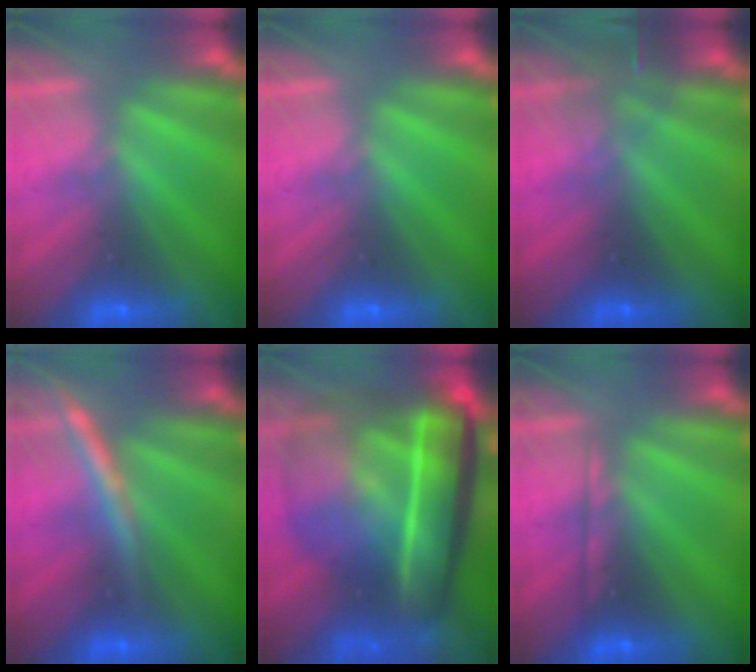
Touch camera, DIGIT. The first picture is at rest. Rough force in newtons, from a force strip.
{"total": 0.0}
{"total": 3.0}
{"total": 2.8}
{"total": 7.3}
{"total": 2.1}